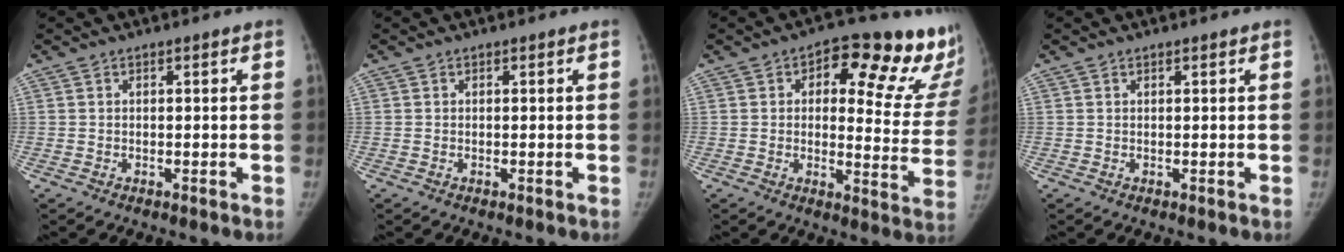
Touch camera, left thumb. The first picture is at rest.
{"total": 0.0}
{"total": 22.0, "force": [11.6, 9.3, 16.2], "torque": [-0.154, -0.039, 0.134]}
{"total": 0.0}